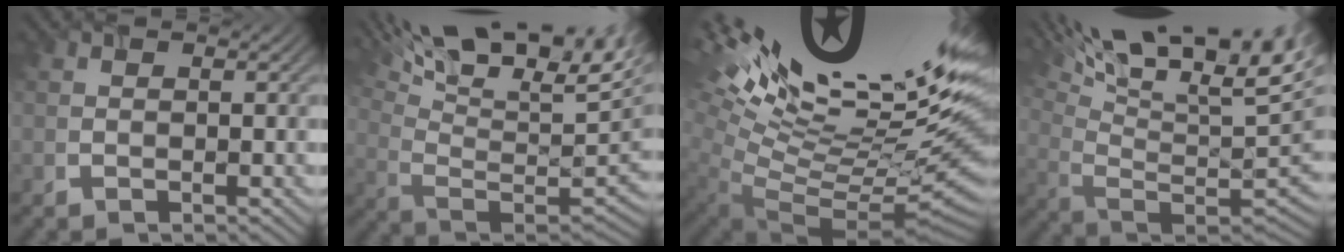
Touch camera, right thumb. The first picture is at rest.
{"total": 19.8, "force": [9.8, 6.9, 15.7], "torque": [-0.248, 0.033, 0.149]}
{"total": 17.1, "force": [6.5, 6.1, 14.6], "torque": [-0.172, 0.014, 0.129]}
{"total": 17.5, "force": [9.0, 5.9, 13.8], "torque": [-0.237, 0.016, 0.144]}